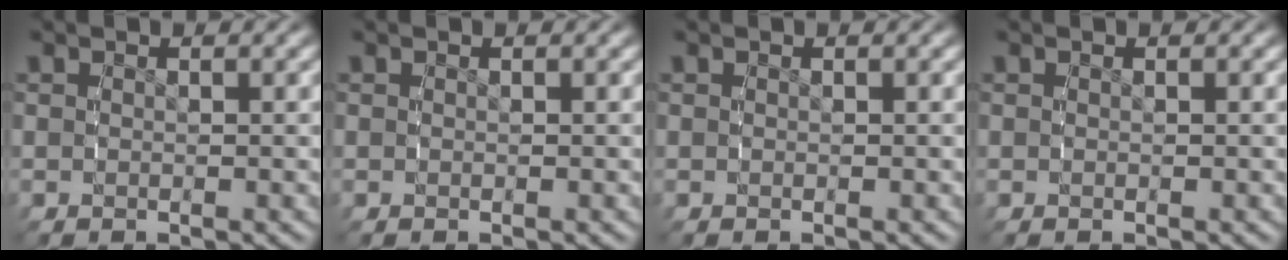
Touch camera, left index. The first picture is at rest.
{"total": 0.0}
{"total": 0.0}
{"total": 0.0}